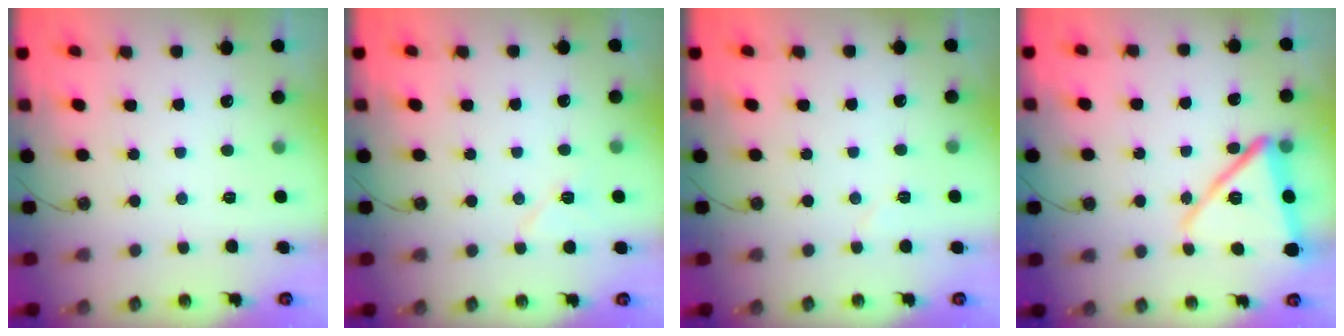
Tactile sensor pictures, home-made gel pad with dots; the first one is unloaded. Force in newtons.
{"total": 6.4, "press": 6.1, "slide": 1.7}
{"total": 3.9, "press": 3.8, "slide": 1.2}
{"total": 15.4, "press": 12.5, "slide": 9.1}